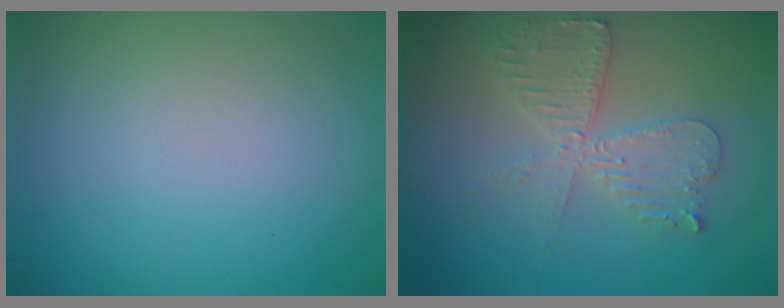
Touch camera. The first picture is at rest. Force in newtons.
{"total": 4.1, "press": 3.5, "slide": 2.2}